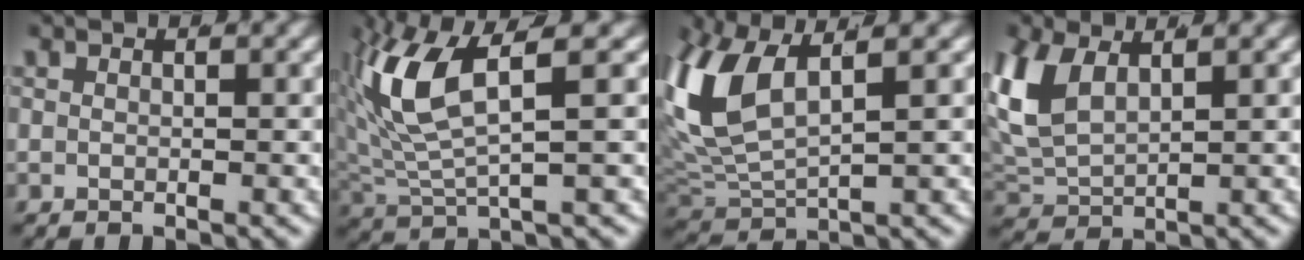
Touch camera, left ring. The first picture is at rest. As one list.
[{"total": 6.5, "force": [1.7, 2.6, 5.7], "torque": [-0.132, -0.011, 0.041]}, {"total": 6.8, "force": [1.7, 4.2, 5.1], "torque": [-0.146, -0.004, 0.042]}, {"total": 5.8, "force": [1.9, 3.9, 3.8], "torque": [-0.128, -0.012, 0.049]}]